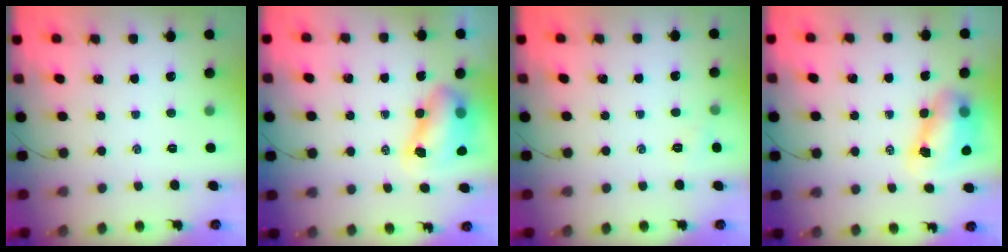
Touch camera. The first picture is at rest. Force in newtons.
{"total": 8.5, "press": 8.2, "slide": 2.1}
{"total": 4.5, "press": 4.3, "slide": 1.3}
{"total": 8.0, "press": 7.8, "slide": 1.7}